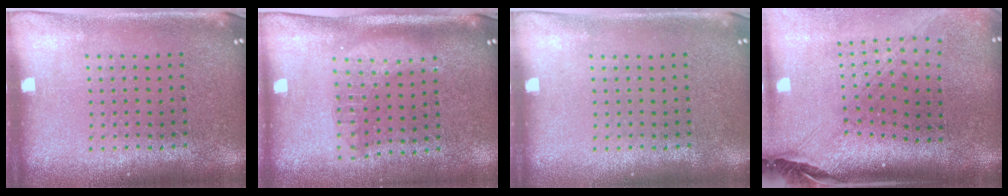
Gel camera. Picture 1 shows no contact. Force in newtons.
{"total": 1.8, "press": 1.6, "slide": 1.0}
{"total": 0.0}
{"total": 2.9, "press": 2.1, "slide": 2.0}